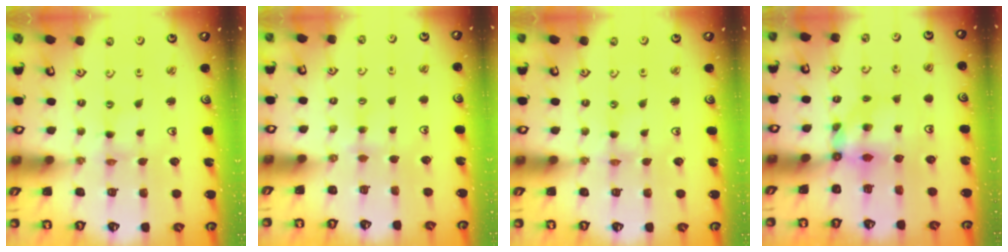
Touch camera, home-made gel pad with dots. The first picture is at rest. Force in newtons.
{"total": 2.4, "press": 2.3, "slide": 0.4}
{"total": 0.0}
{"total": 5.4, "press": 5.4, "slide": 0.4}